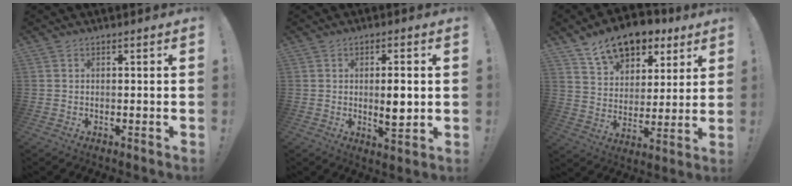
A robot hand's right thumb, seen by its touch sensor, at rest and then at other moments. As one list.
[{"total": 6.4, "force": [0.3, 1.8, 6.1], "torque": [-0.077, -0.010, 0.002]}, {"total": 14.0, "force": [10.3, 7.6, 5.6], "torque": [-0.087, -0.070, 0.188]}]